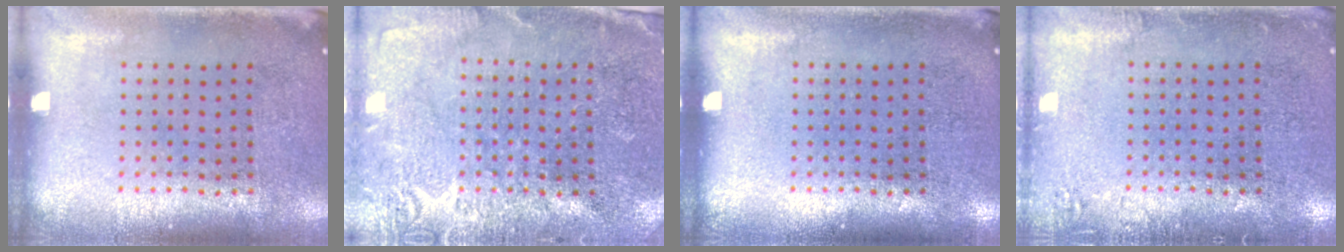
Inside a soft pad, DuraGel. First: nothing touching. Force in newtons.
{"total": 2.8, "press": 2.8, "slide": 0.1}
{"total": 0.0}
{"total": 1.5, "press": 1.4, "slide": 0.3}